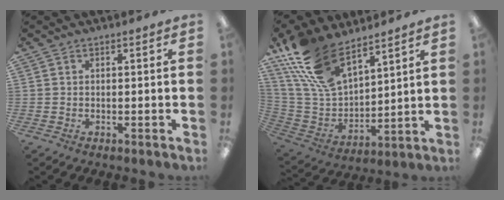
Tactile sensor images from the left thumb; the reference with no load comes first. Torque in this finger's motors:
{"motor_torque": [0.64, 0.50, 1.52, -1.27, 0.49]}